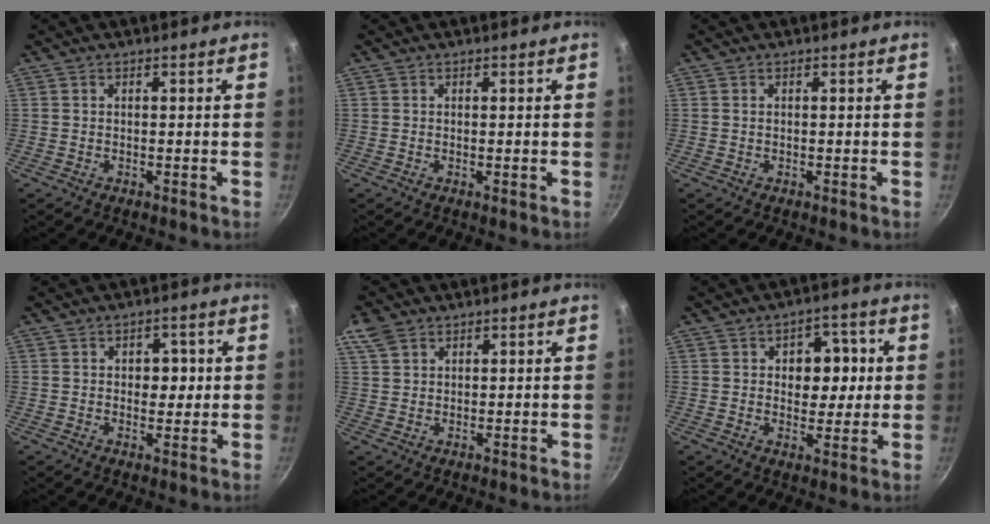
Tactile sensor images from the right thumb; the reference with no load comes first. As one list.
[{"total": 0.0}, {"total": 0.0}, {"total": 4.2, "force": [0.7, 3.0, 2.9], "torque": [-0.014, -0.002, 0.006]}, {"total": 4.6, "force": [2.8, 3.0, 2.1], "torque": [-0.035, -0.001, 0.056]}, {"total": 8.8, "force": [1.6, 6.2, 6.0], "torque": [-0.035, -0.001, 0.019]}]